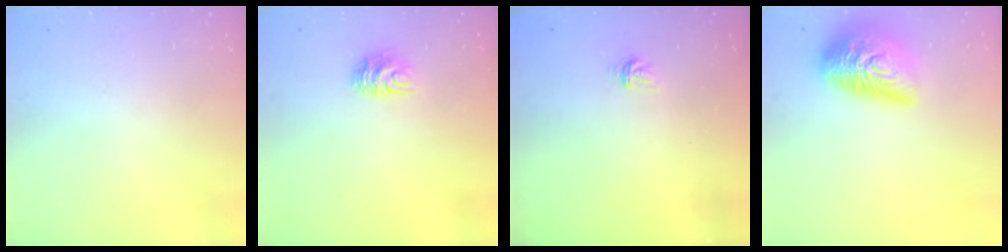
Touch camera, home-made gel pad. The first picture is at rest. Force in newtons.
{"total": 6.7, "press": 6.6, "slide": 0.6}
{"total": 3.4, "press": 3.4, "slide": 0.2}
{"total": 19.6, "press": 19.5, "slide": 1.0}